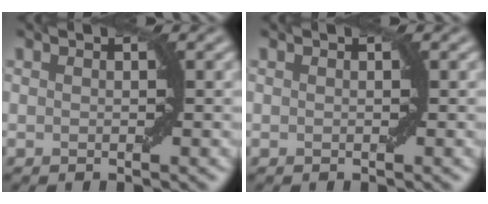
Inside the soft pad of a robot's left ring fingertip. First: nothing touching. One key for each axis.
{"total": 0.0}